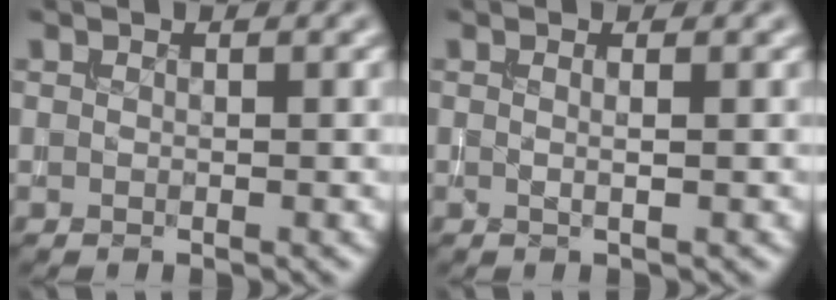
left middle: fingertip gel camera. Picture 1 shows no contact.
{"total": 0.7, "force": [0.0, 0.1, 0.6], "torque": [-0.006, 0.000, -0.007]}